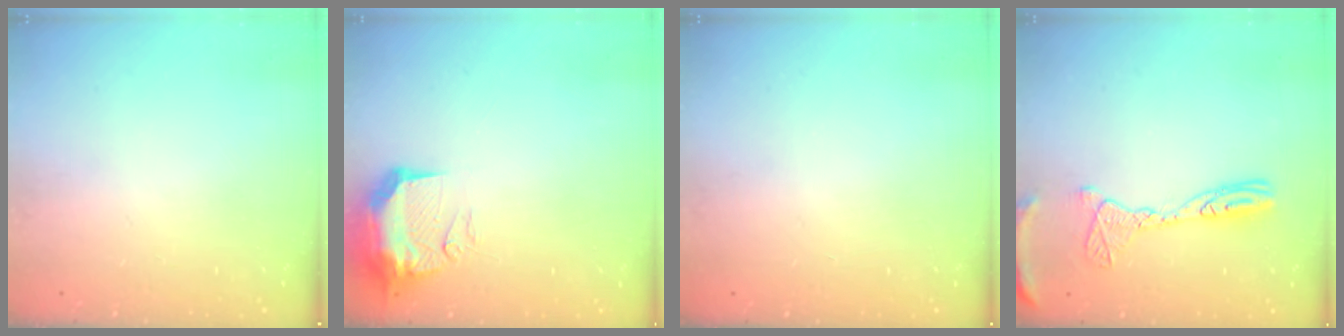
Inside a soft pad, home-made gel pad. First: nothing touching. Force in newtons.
{"total": 11.0, "press": 10.9, "slide": 1.1}
{"total": 0.0}
{"total": 12.9, "press": 12.8, "slide": 1.2}